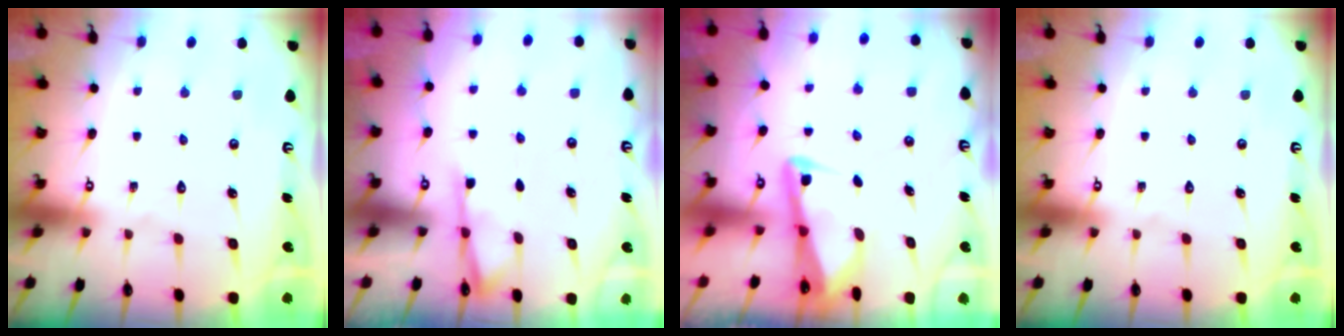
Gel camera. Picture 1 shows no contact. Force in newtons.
{"total": 2.9, "press": 2.9, "slide": 0.5}
{"total": 2.9, "press": 2.8, "slide": 0.4}
{"total": 0.0}